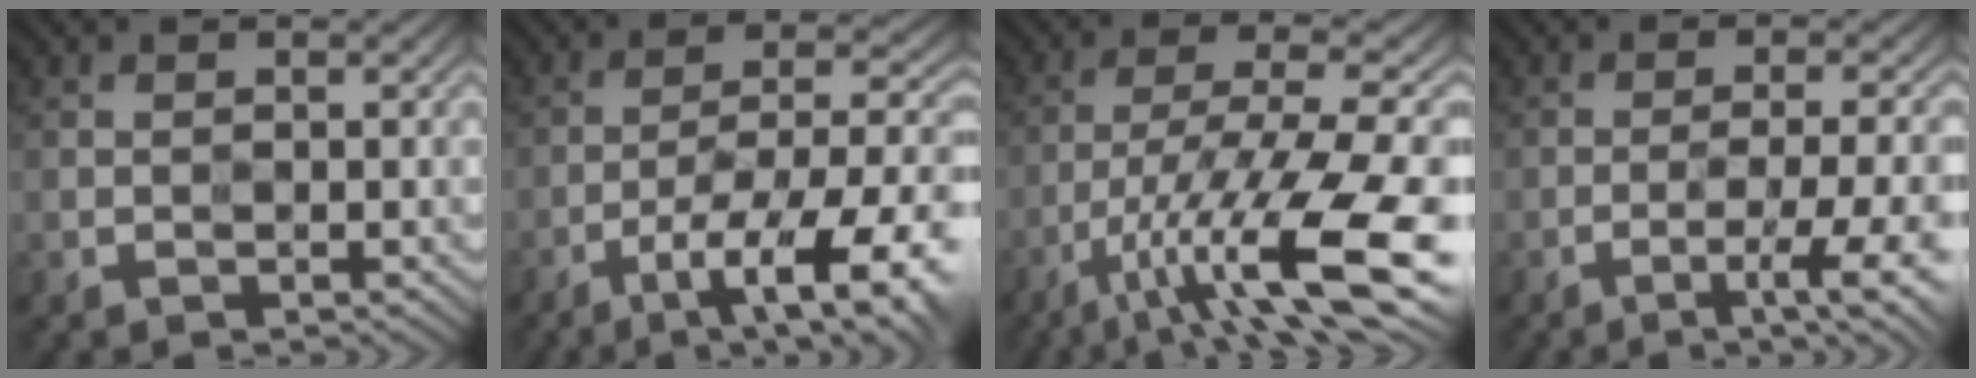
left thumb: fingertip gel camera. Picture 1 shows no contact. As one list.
[{"total": 11.0, "force": [-5.4, 3.3, 8.9], "torque": [-0.147, -0.002, -0.085]}, {"total": 14.7, "force": [-7.4, 3.1, 12.3], "torque": [-0.216, -0.001, -0.125]}, {"total": 7.0, "force": [-2.9, 1.4, 6.2], "torque": [-0.090, 0.000, -0.038]}]